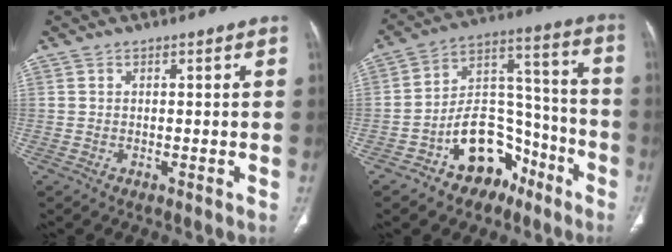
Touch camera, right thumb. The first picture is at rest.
{"total": 14.7, "force": [-8.2, 9.6, 7.5], "torque": [-0.078, 0.095, -0.131]}